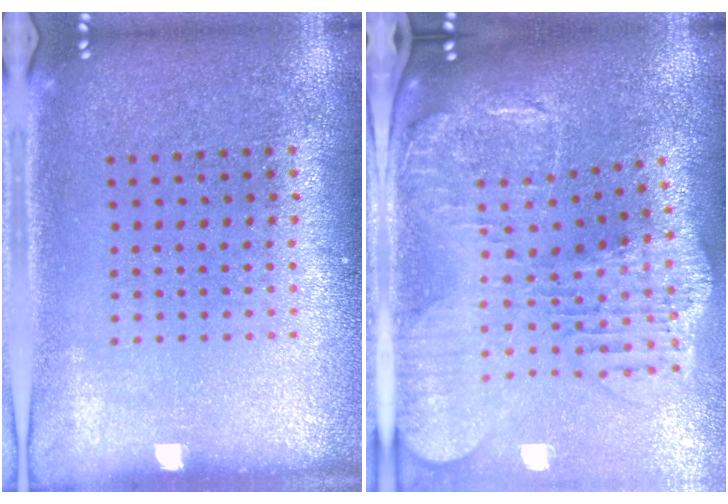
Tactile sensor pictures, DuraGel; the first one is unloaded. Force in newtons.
{"total": 3.0, "press": 2.5, "slide": 1.6}